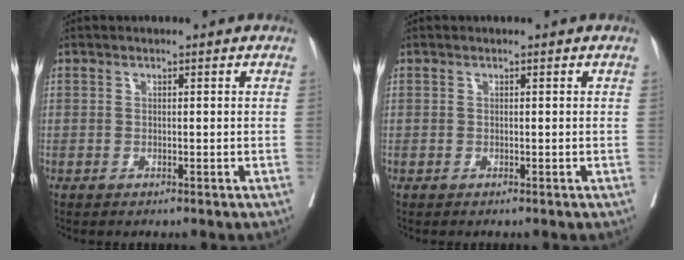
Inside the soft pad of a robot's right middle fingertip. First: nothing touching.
{"total": 0.0}